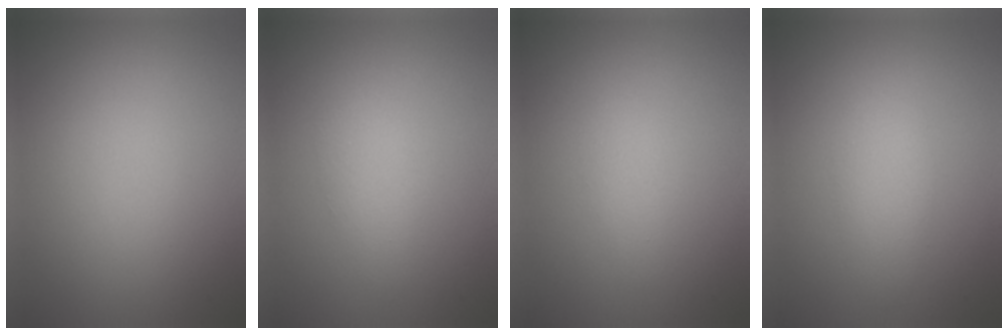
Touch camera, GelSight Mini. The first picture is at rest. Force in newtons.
{"total": 1.9, "press": 1.9, "slide": 0.0}
{"total": 1.3, "press": 1.3, "slide": 0.0}
{"total": 2.4, "press": 2.4, "slide": 0.0}